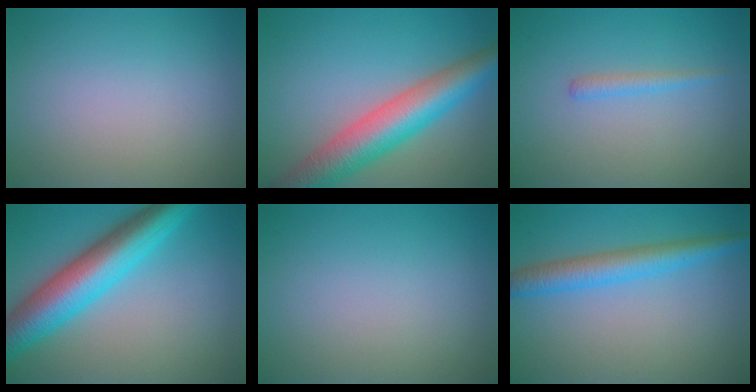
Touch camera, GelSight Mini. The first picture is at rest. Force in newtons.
{"total": 7.9, "press": 7.9, "slide": 0.3}
{"total": 1.1, "press": 1.1, "slide": 0.1}
{"total": 8.5, "press": 8.5, "slide": 0.2}
{"total": 0.0}
{"total": 3.9, "press": 3.9, "slide": 0.1}